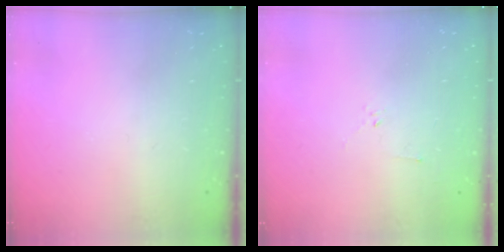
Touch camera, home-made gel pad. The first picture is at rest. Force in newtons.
{"total": 2.2, "press": 2.1, "slide": 0.7}